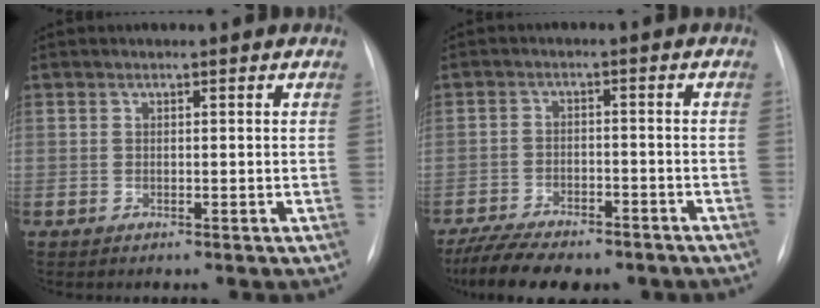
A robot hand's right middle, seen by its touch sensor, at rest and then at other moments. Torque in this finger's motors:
{"motor_torque": [1.10, -1.04, 0.22, 0.08]}